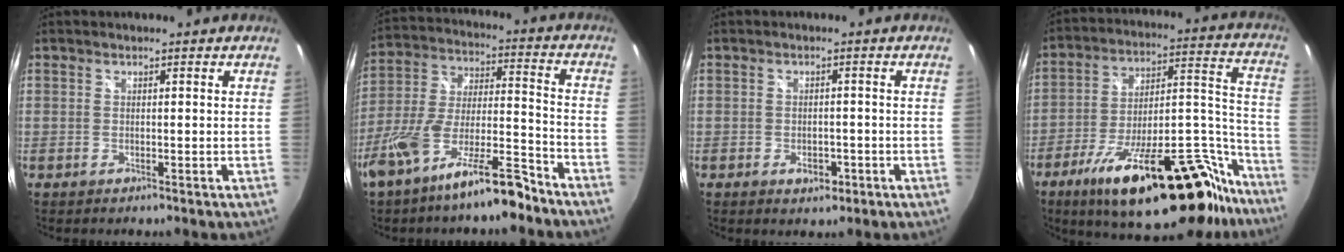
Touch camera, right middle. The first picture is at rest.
{"total": 15.3, "force": [-10.8, 3.2, 10.4], "torque": [-0.207, -0.014, -0.187]}
{"total": 3.2, "force": [-1.5, 2.1, 1.9], "torque": [-0.034, -0.003, -0.018]}
{"total": 31.2, "force": [-23.0, 10.0, 18.7], "torque": [-0.249, 0.014, -0.332]}